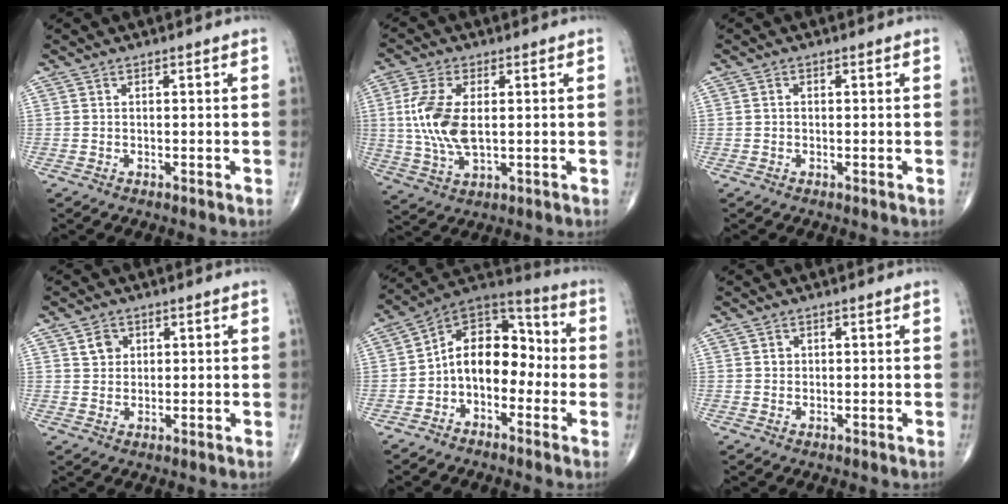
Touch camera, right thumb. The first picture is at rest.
{"total": 10.8, "force": [1.0, 5.4, 9.3], "torque": [-0.208, -0.006, 0.024]}
{"total": 0.6, "force": [0.0, 0.5, 0.3], "torque": [-0.003, 0.001, -0.002]}
{"total": 3.2, "force": [1.3, 2.6, 1.2], "torque": [-0.006, -0.007, 0.022]}
{"total": 13.0, "force": [-2.3, 8.9, 9.1], "torque": [-0.109, 0.060, -0.055]}
{"total": 0.9, "force": [0.2, 0.8, 0.3], "torque": [0.000, 0.001, 0.003]}